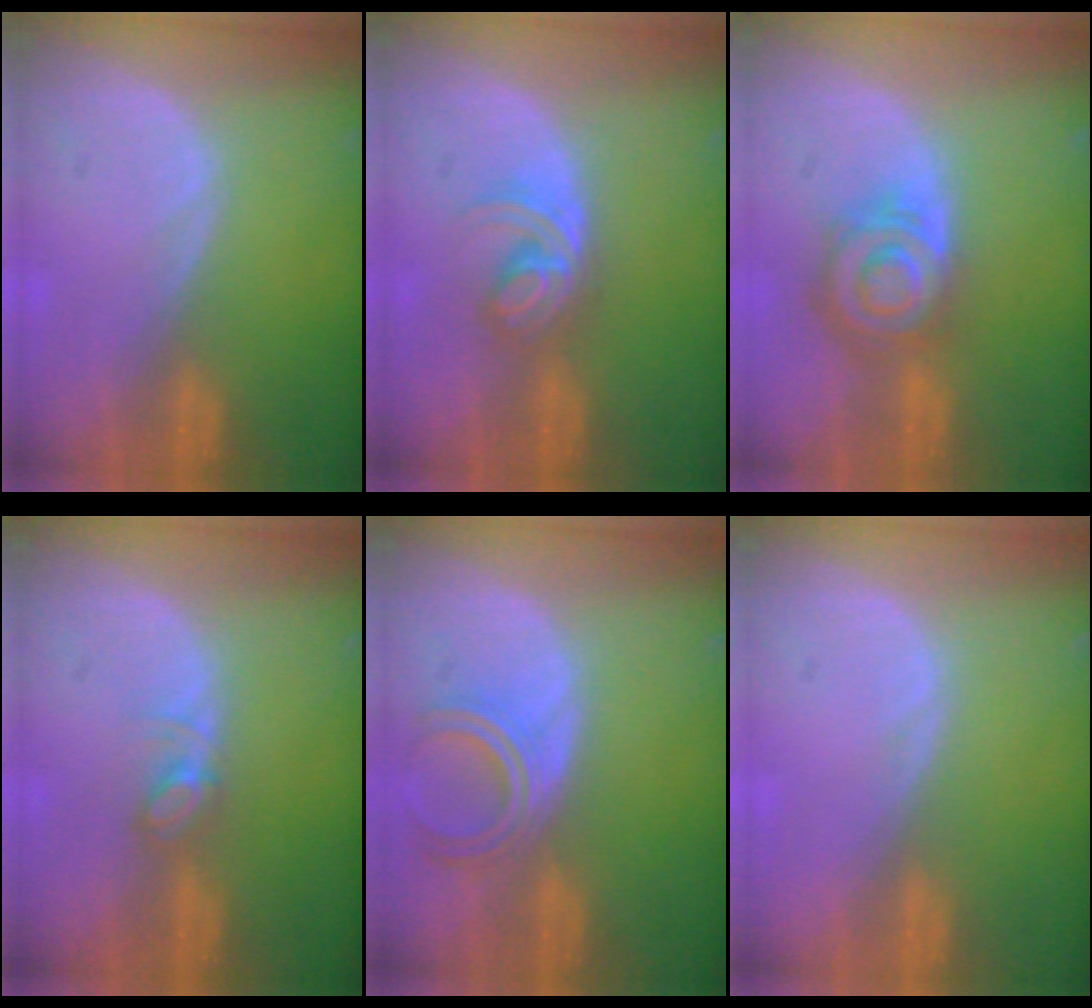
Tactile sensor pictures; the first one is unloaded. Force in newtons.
{"total": 6.0, "press": 5.0, "slide": 3.2}
{"total": 8.1, "press": 7.2, "slide": 3.9}
{"total": 2.8, "press": 2.8, "slide": 0.4}
{"total": 5.1, "press": 5.0, "slide": 0.5}
{"total": 0.5, "press": 0.1, "slide": 0.5}